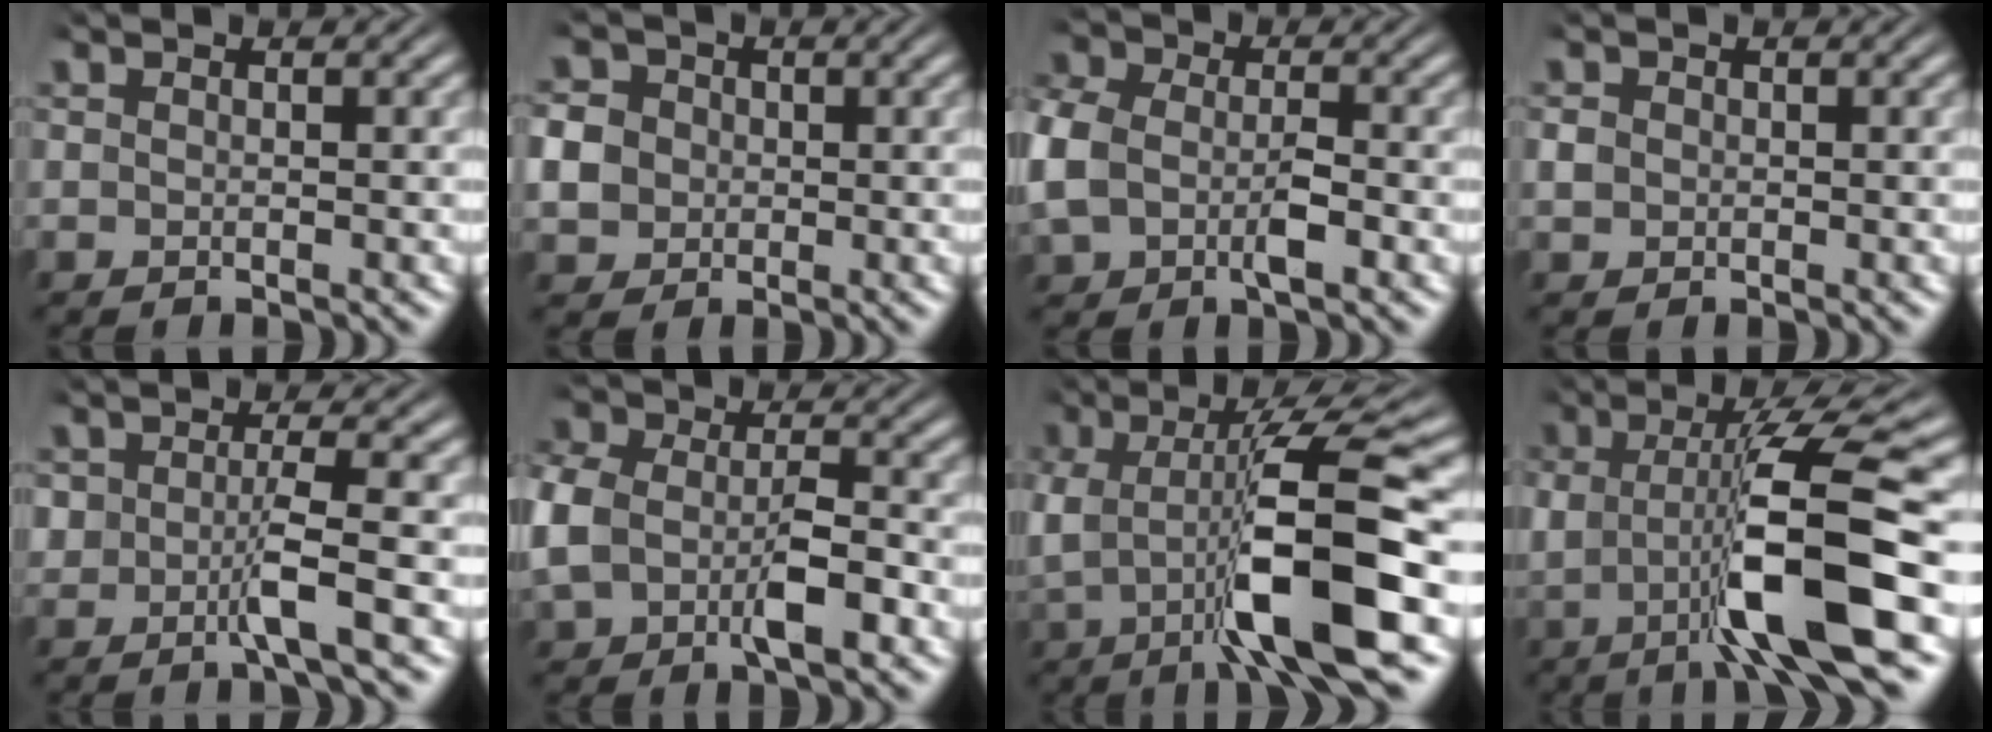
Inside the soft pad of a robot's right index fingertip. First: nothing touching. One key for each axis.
{"total": 5.3, "fx": 0.2, "fy": 4.8, "fz": 2.2, "tx": -0.052, "ty": -0.015, "tz": 0.006}
{"total": 4.8, "fx": -0.4, "fy": 3.8, "fz": 2.9, "tx": -0.077, "ty": -0.007, "tz": -0.003}
{"total": 0.7, "fx": -0.1, "fy": 0.6, "fz": 0.3, "tx": -0.012, "ty": -0.007, "tz": 0.004}
{"total": 2.9, "fx": -0.2, "fy": 1.2, "fz": 2.6, "tx": -0.049, "ty": -0.001, "tz": -0.001}
{"total": 5.6, "fx": -0.9, "fy": 4.1, "fz": 3.7, "tx": -0.089, "ty": -0.008, "tz": -0.012}
{"total": 8.9, "fx": -0.4, "fy": 2.2, "fz": 8.7, "tx": -0.143, "ty": -0.007, "tz": 0.001}
{"total": 9.1, "fx": -0.5, "fy": 1.6, "fz": 8.9, "tx": -0.139, "ty": -0.002, "tz": -0.003}